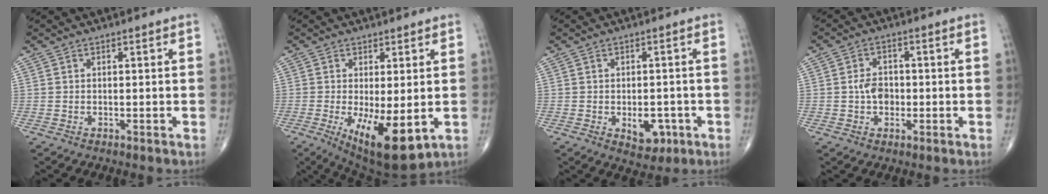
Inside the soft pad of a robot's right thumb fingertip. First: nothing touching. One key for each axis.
{"total": 11.8, "fx": -2.8, "fy": 4.3, "fz": 10.6, "tx": -0.165, "ty": -0.026, "tz": -0.027}
{"total": 5.5, "fx": -1.7, "fy": 3.4, "fz": 3.9, "tx": -0.030, "ty": 0.007, "tz": -0.014}
{"total": 4.5, "fx": -0.5, "fy": 3.3, "fz": 3.0, "tx": -0.035, "ty": 0.010, "tz": -0.012}